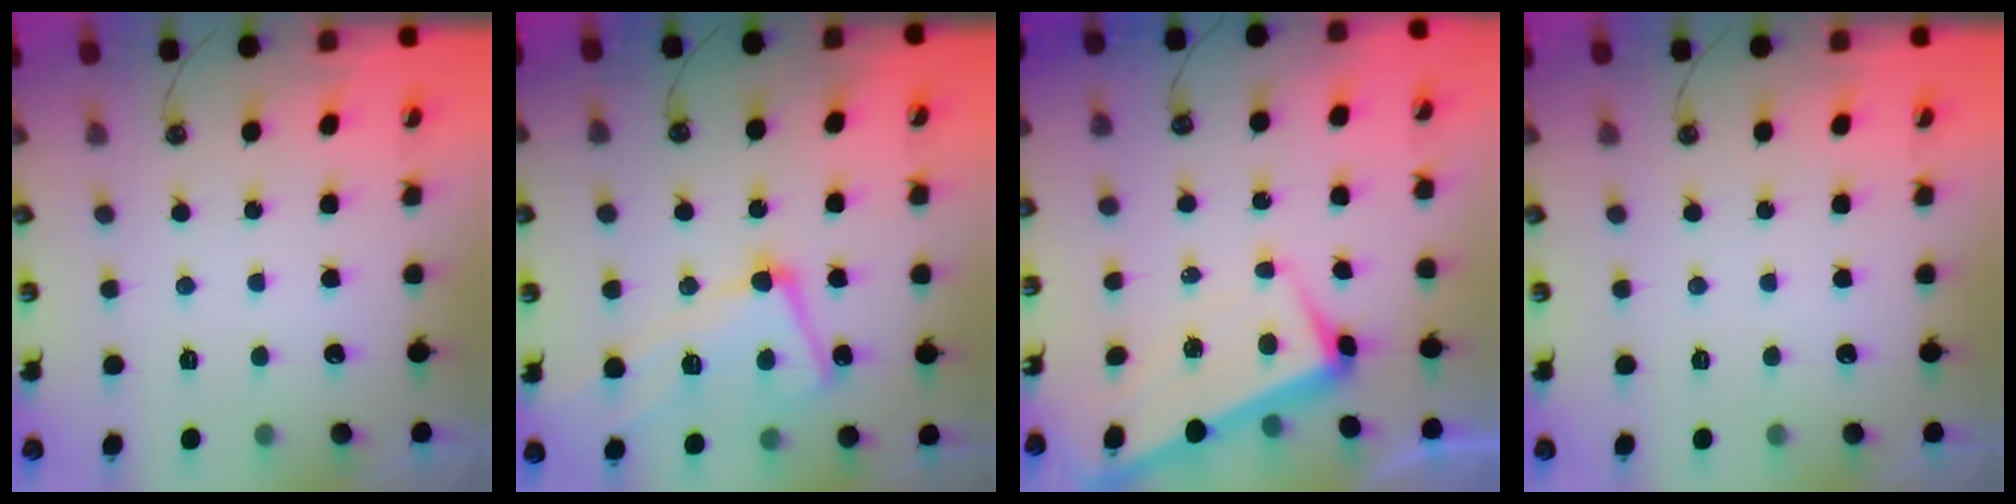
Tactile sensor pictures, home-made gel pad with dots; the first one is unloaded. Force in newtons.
{"total": 6.9, "press": 6.8, "slide": 1.3}
{"total": 1.2, "press": 1.1, "slide": 0.5}
{"total": 0.0}